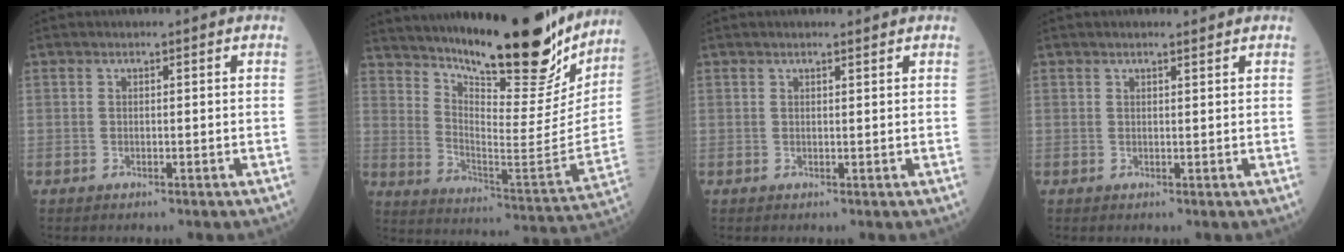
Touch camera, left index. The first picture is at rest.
{"total": 27.0, "force": [22.4, 4.8, 14.4], "torque": [-0.231, -0.057, 0.319]}
{"total": 1.7, "force": [1.5, 0.2, 0.8], "torque": [-0.015, 0.006, 0.023]}
{"total": 2.0, "force": [1.7, 0.2, 1.0], "torque": [-0.018, 0.007, 0.026]}